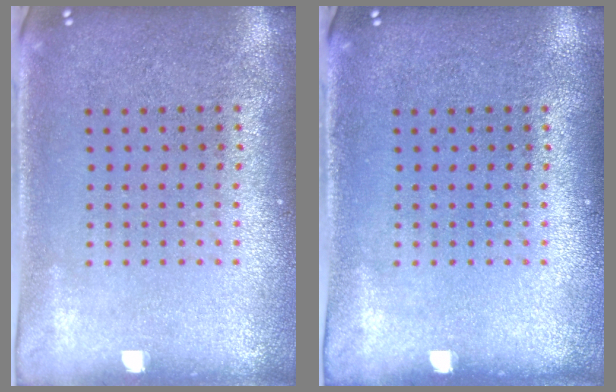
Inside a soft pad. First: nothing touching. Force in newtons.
{"total": 0.0}